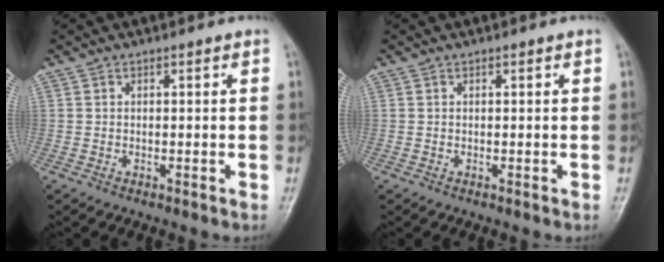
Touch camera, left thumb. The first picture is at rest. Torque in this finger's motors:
{"motor_torque": [0.00, 0.00, -0.02, -0.02, 0.00]}